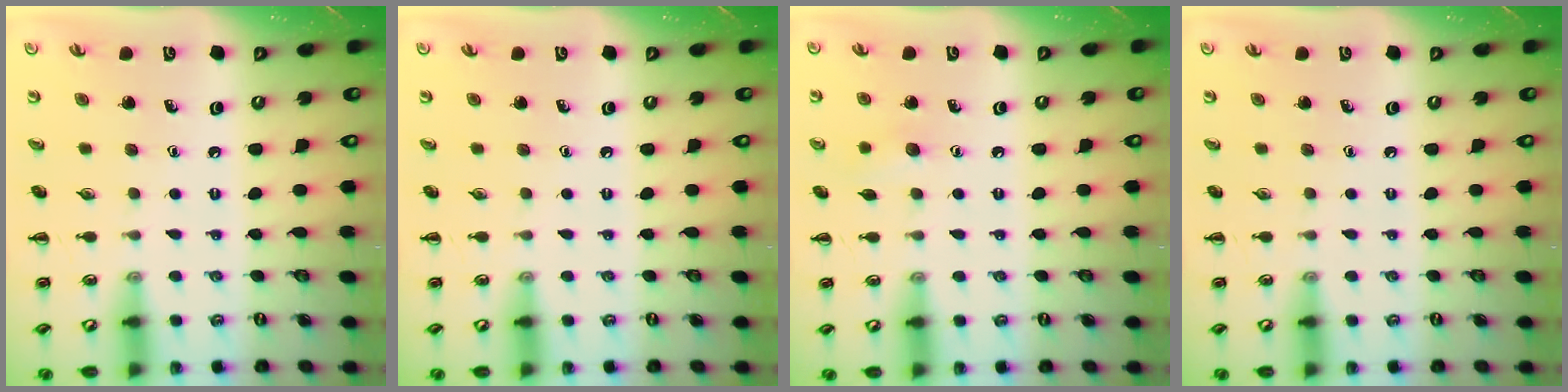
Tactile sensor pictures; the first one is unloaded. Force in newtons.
{"total": 0.0}
{"total": 4.9, "press": 4.7, "slide": 1.1}
{"total": 0.0}